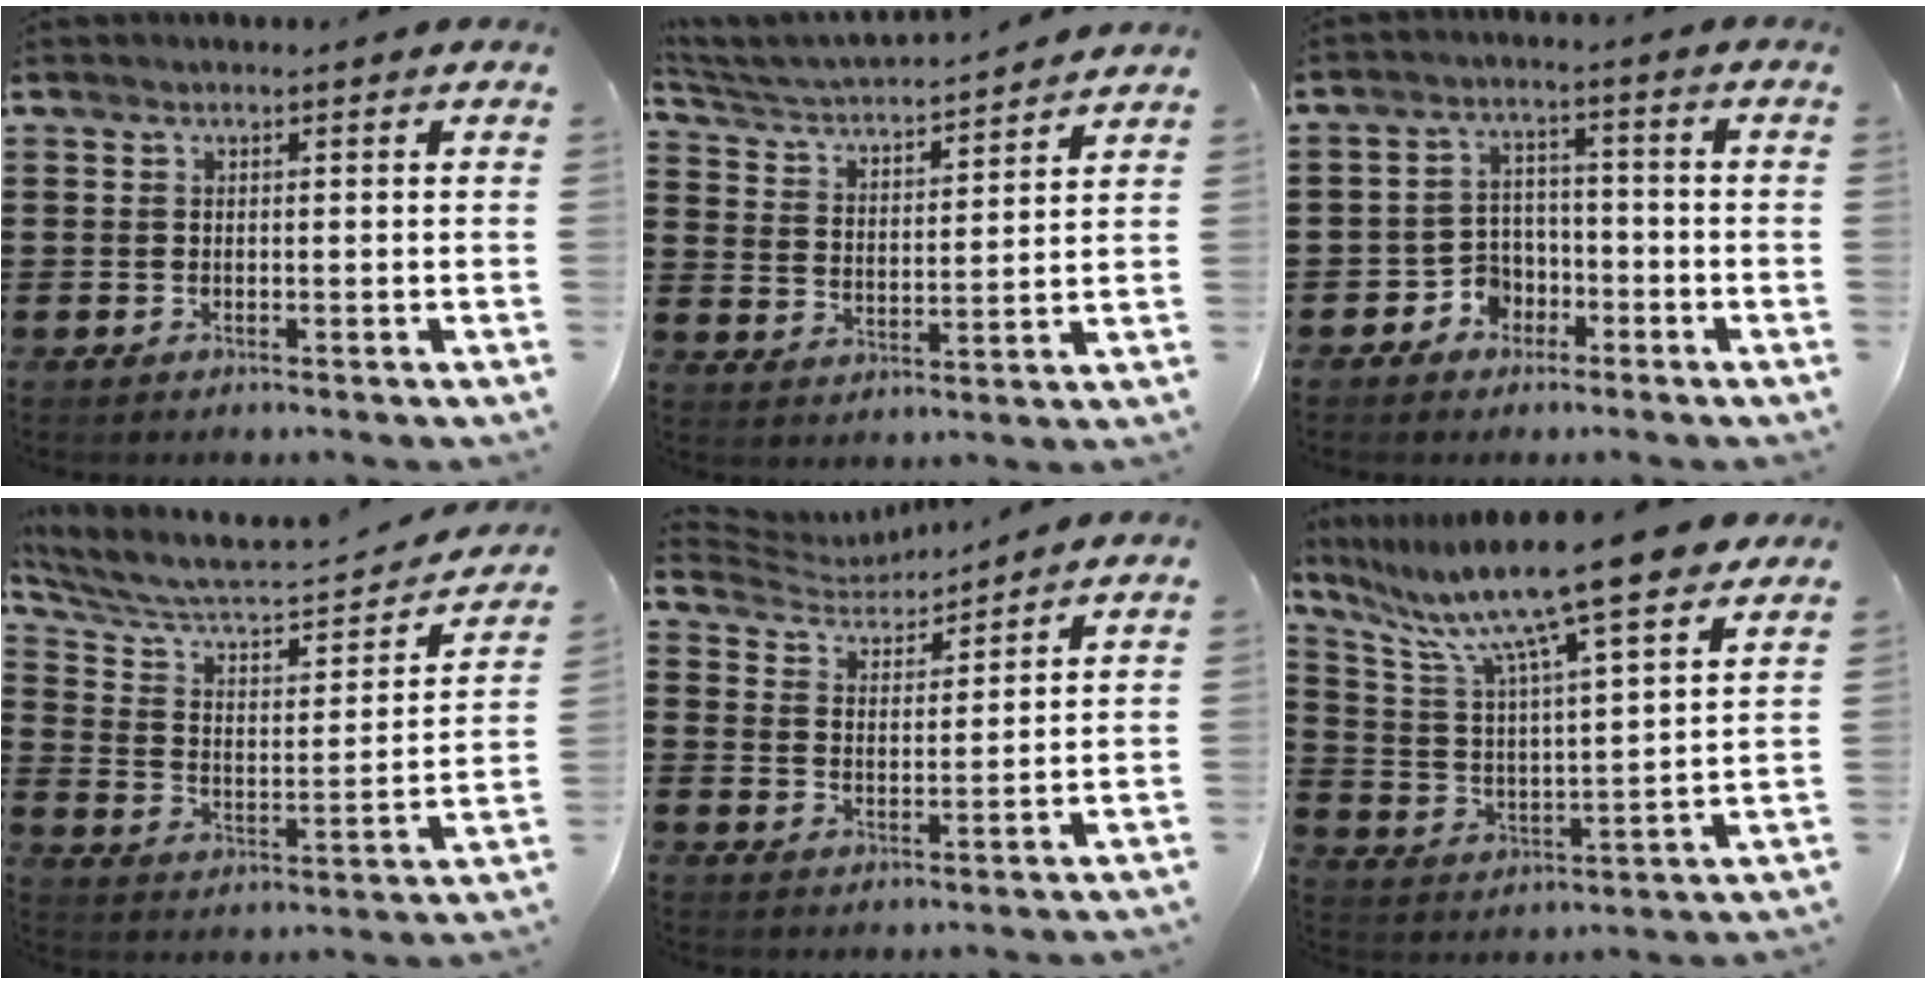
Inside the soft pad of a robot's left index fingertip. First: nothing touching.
{"total": 3.4, "force": [3.3, 0.1, 0.7], "torque": [-0.036, -0.029, 0.047]}
{"total": 4.6, "force": [-2.6, 3.6, 1.1], "torque": [-0.030, 0.012, -0.051]}
{"total": 6.3, "force": [5.3, 1.3, 3.1], "torque": [-0.089, -0.048, 0.084]}
{"total": 3.9, "force": [3.9, 0.5, 0.2], "torque": [-0.027, -0.023, 0.065]}
{"total": 12.8, "force": [10.5, 0.1, 7.4], "torque": [-0.183, -0.064, 0.173]}